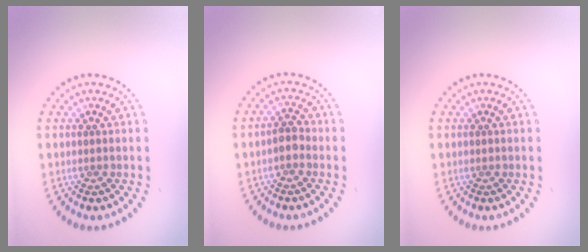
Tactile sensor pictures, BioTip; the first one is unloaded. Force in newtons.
{"total": 1.4, "press": 1.4, "slide": 0.4}
{"total": 0.0}